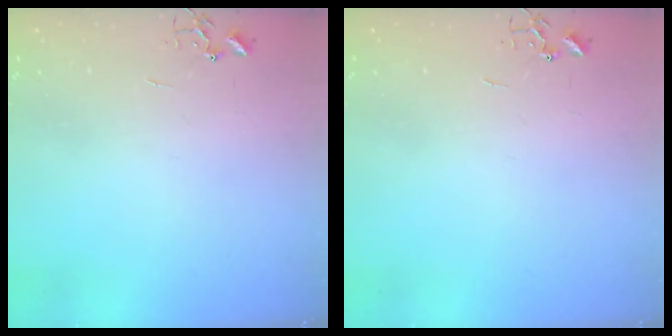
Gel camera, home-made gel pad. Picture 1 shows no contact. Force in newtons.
{"total": 0.0}